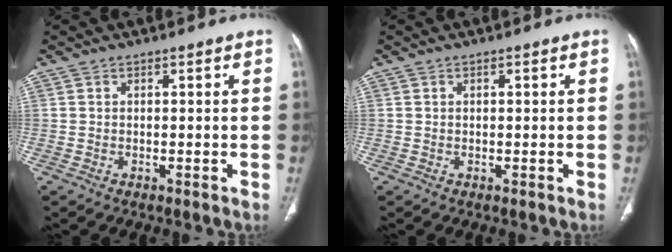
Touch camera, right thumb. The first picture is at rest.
{"total": 0.6, "force": [0.2, 0.2, 0.5], "torque": [-0.015, 0.004, 0.005]}